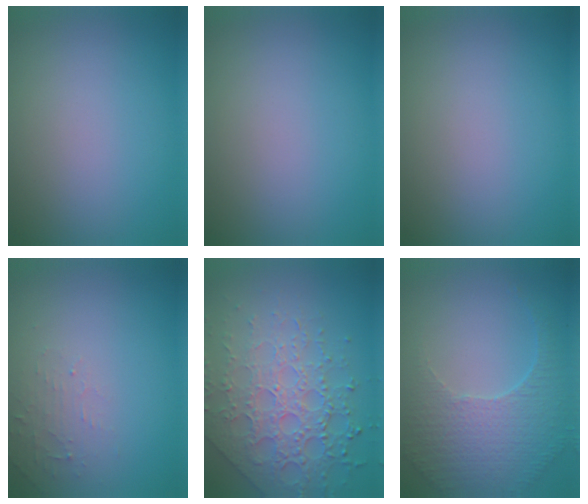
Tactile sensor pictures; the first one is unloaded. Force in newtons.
{"total": 0.0}
{"total": 0.0}
{"total": 1.6, "press": 1.5, "slide": 0.3}
{"total": 7.7, "press": 5.4, "slide": 5.5}
{"total": 5.3, "press": 3.7, "slide": 3.8}